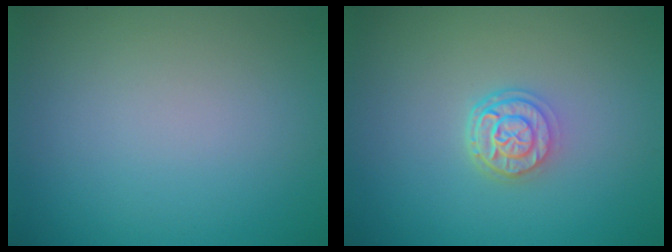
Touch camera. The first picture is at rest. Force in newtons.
{"total": 2.8, "press": 2.1, "slide": 1.8}